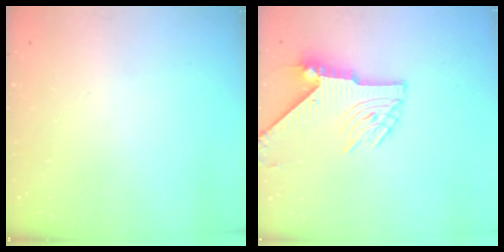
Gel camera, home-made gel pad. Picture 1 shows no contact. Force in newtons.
{"total": 8.8, "press": 8.7, "slide": 1.3}